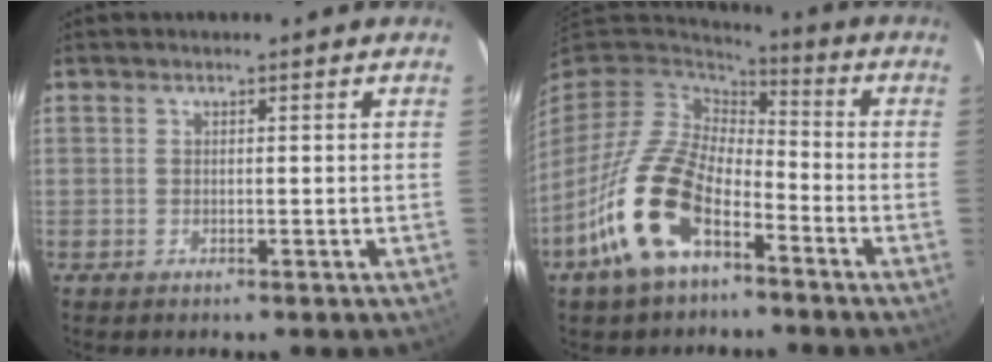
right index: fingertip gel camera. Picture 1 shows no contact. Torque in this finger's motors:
{"motor_torque": [1.25, -0.89, 1.05, 0.21]}